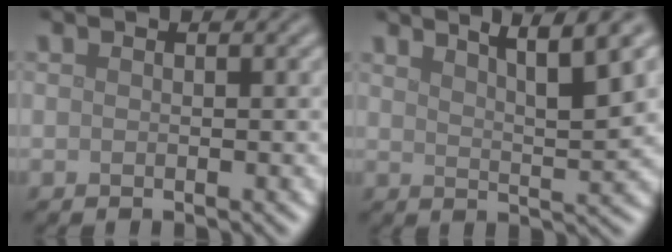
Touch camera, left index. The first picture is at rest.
{"total": 5.4, "force": [3.5, 0.9, 4.0], "torque": [-0.047, 0.007, 0.058]}